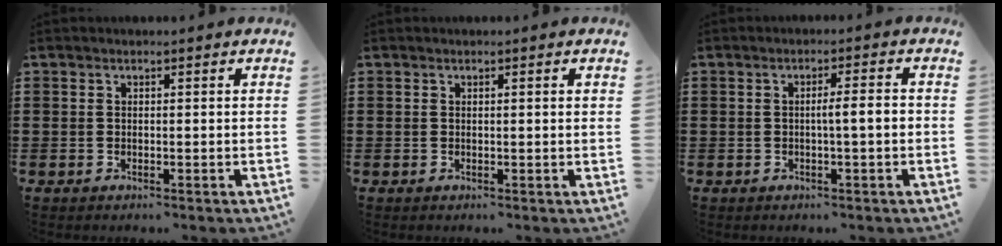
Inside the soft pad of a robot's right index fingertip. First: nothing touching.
{"total": 0.6, "force": [0.1, -0.1, 0.6], "torque": [-0.010, -0.001, 0.002]}
{"total": 3.1, "force": [-0.4, 0.1, 3.1], "torque": [-0.054, -0.003, -0.009]}